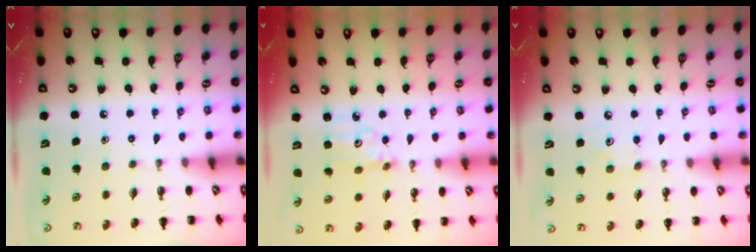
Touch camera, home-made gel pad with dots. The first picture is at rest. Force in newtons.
{"total": 3.2, "press": 3.2, "slide": 0.1}
{"total": 3.5, "press": 3.4, "slide": 0.8}